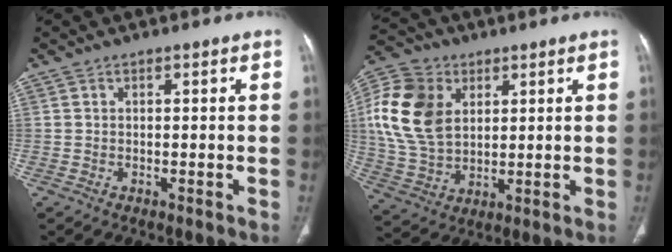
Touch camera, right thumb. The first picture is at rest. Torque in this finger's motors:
{"motor_torque": [0.72, 2.37, 1.46, 0.26, 0.12]}